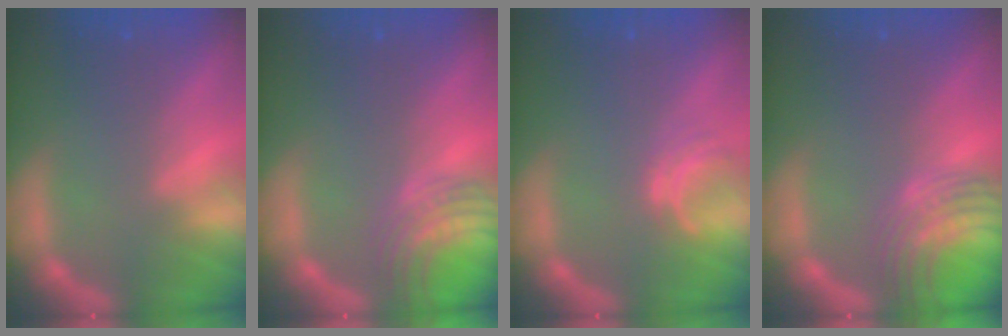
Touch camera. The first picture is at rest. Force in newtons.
{"total": 6.6}
{"total": 2.0}
{"total": 8.5}